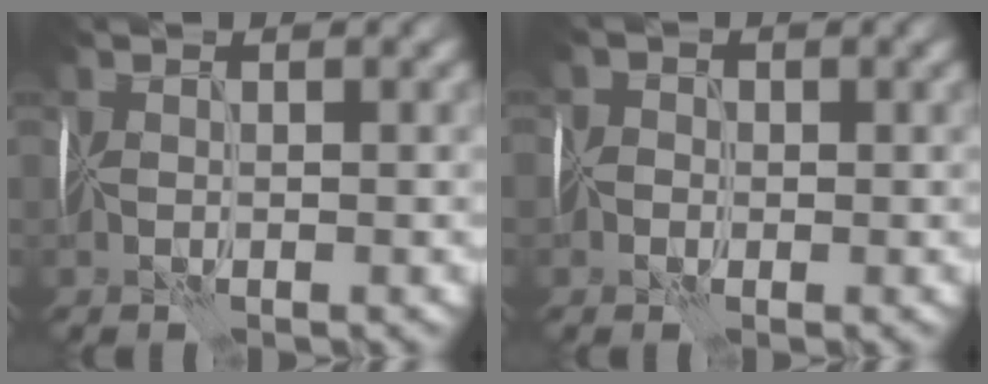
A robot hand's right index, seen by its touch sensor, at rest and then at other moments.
{"total": 1.0, "force": [-0.5, 0.9, 0.2], "torque": [0.012, 0.006, -0.021]}